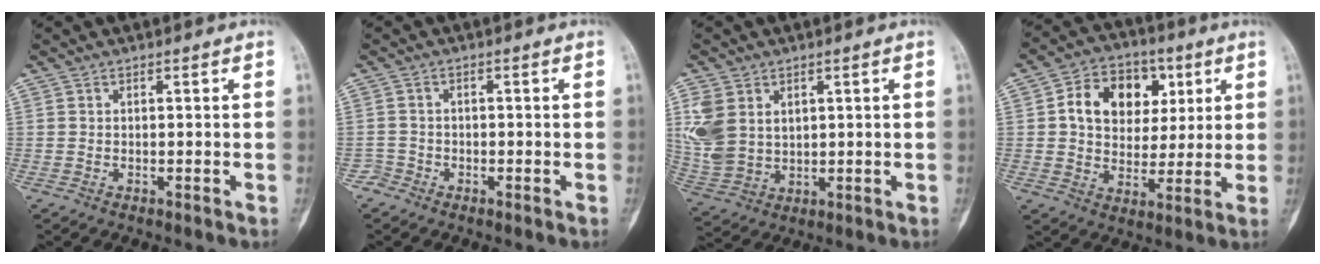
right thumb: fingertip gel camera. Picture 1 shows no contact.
{"total": 1.8, "force": [-1.2, 1.2, -0.6], "torque": [0.024, 0.006, -0.029]}
{"total": 9.3, "force": [2.9, 7.0, 5.5], "torque": [-0.105, -0.006, 0.075]}
{"total": 14.2, "force": [3.9, 10.7, 8.5], "torque": [-0.097, 0.003, 0.061]}